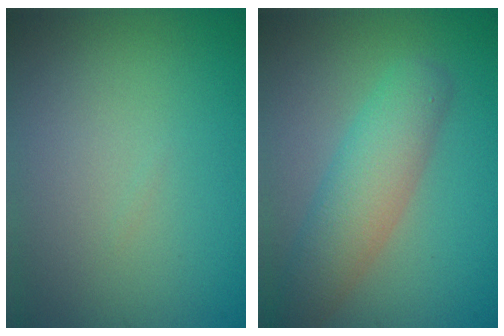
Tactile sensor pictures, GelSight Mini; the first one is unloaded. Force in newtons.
{"total": 5.0, "press": 5.0, "slide": 0.3}